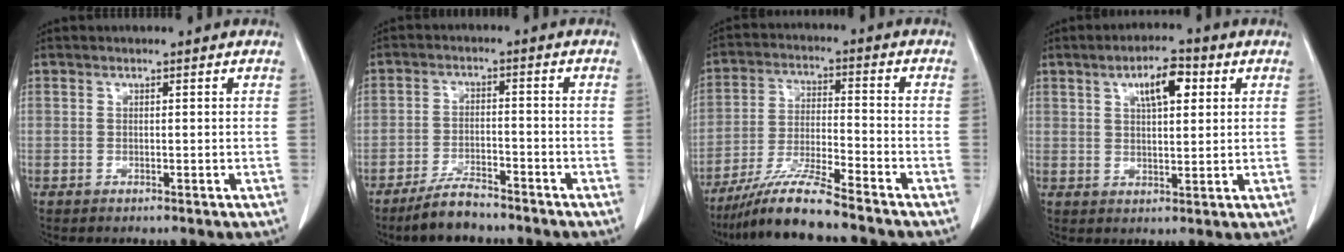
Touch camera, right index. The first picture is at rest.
{"total": 5.9, "force": [-5.1, 1.5, 2.6], "torque": [-0.053, -0.007, -0.091]}
{"total": 9.9, "force": [-8.3, -0.6, 5.2], "torque": [-0.103, -0.020, -0.157]}
{"total": 6.3, "force": [2.6, 2.1, 5.3], "torque": [-0.090, 0.010, 0.043]}